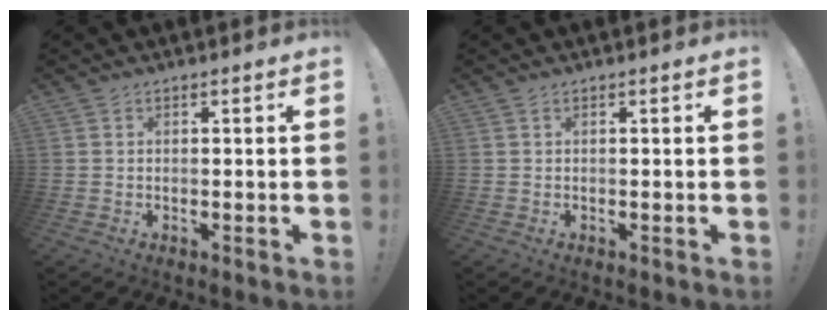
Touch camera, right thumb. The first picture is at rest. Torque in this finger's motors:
{"motor_torque": [-0.02, -0.22, -0.34, 0.24, 0.00]}